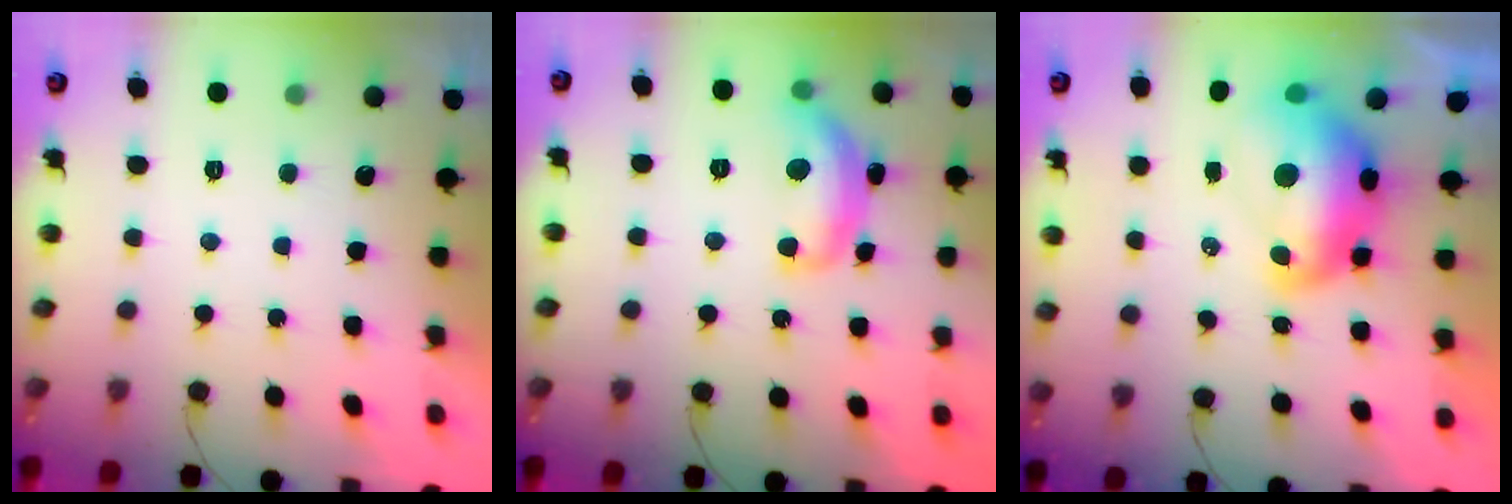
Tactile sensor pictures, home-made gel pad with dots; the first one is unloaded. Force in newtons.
{"total": 13.5, "press": 13.5, "slide": 0.9}
{"total": 14.5, "press": 14.4, "slide": 1.2}